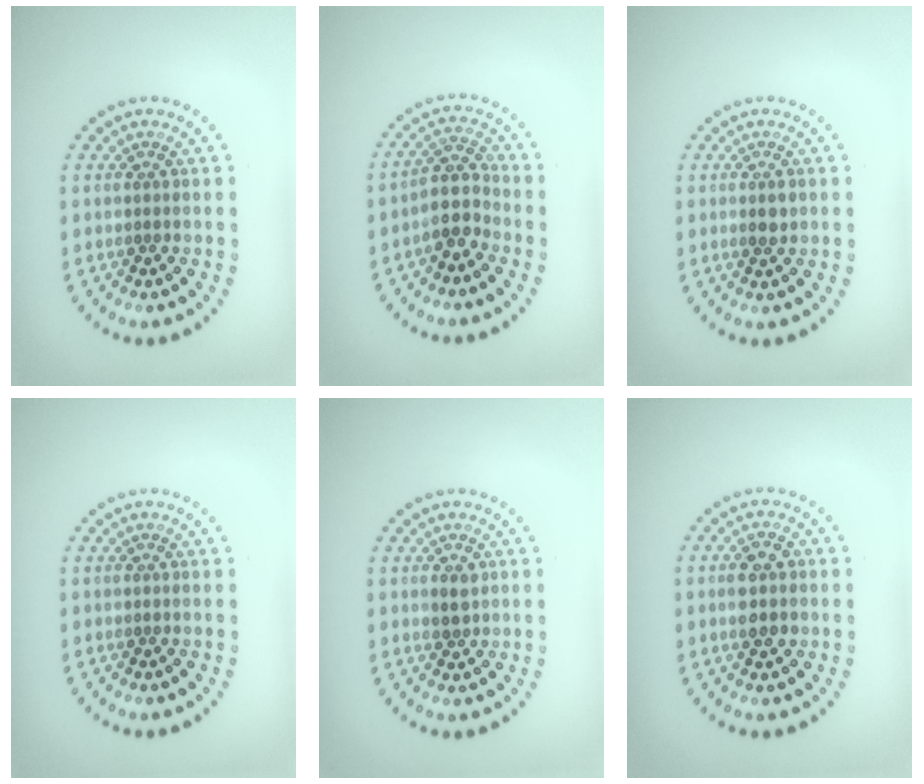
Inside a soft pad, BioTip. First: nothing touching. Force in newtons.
{"total": 3.0, "press": 2.6, "slide": 1.4}
{"total": 1.4, "press": 1.3, "slide": 0.3}
{"total": 0.0}
{"total": 1.3, "press": 1.3, "slide": 0.4}
{"total": 2.9, "press": 2.9, "slide": 0.1}